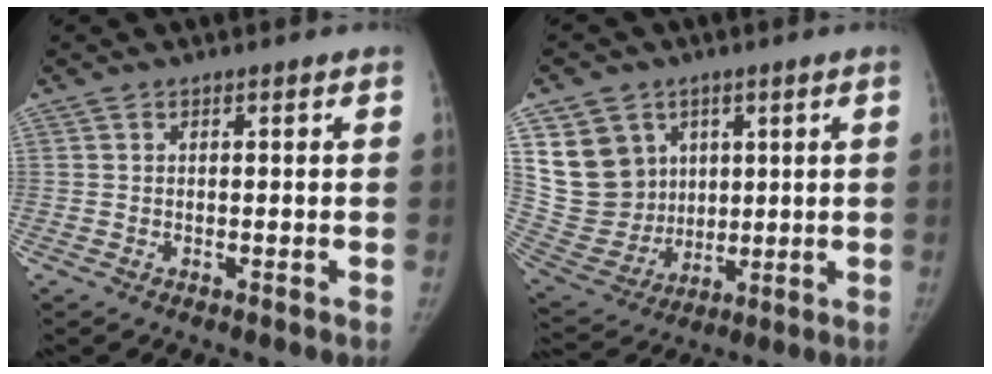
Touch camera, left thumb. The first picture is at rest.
{"total": 14.8, "force": [5.3, 12.6, 5.7], "torque": [-0.086, -0.009, 0.124]}